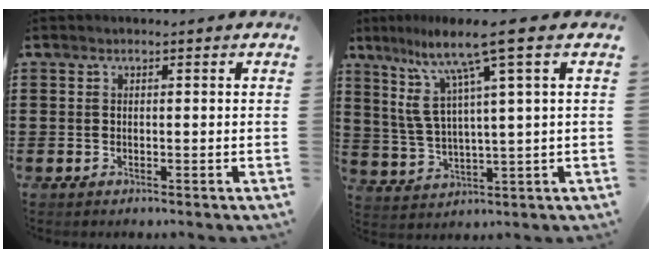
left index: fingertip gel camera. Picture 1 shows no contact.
{"total": 10.1, "force": [5.5, 0.7, 8.4], "torque": [-0.187, -0.019, 0.086]}